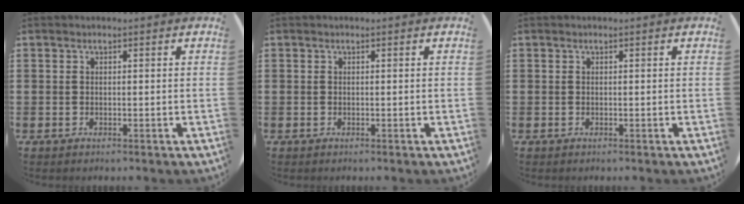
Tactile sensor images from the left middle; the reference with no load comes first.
{"total": 0.0}
{"total": 0.0}